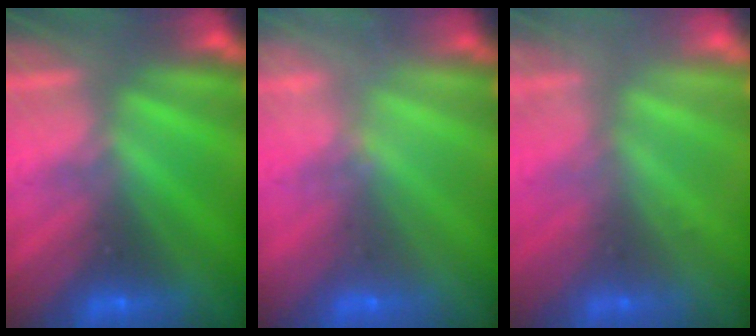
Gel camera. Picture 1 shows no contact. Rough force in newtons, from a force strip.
{"total": 2.4}
{"total": 2.2}